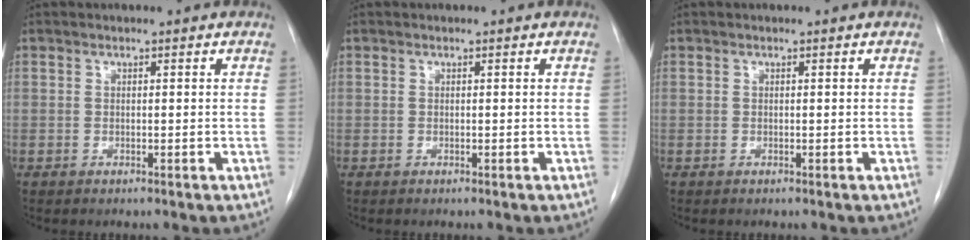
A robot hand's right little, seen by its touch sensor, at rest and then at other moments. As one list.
[{"total": 0.0}, {"total": 0.0}]